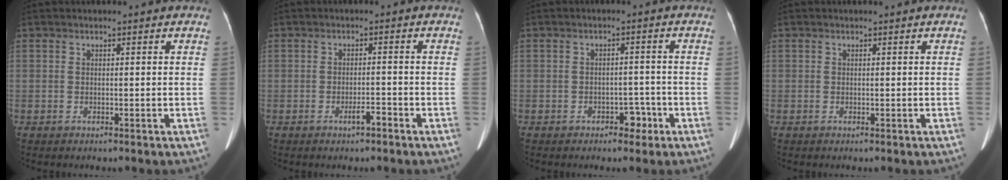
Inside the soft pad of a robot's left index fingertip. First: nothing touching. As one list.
[{"total": 2.0, "force": [-1.6, 0.2, 1.2], "torque": [-0.023, -0.002, -0.025]}, {"total": 3.0, "force": [-1.9, 1.8, 1.4], "torque": [-0.015, 0.007, -0.022]}, {"total": 0.0}]